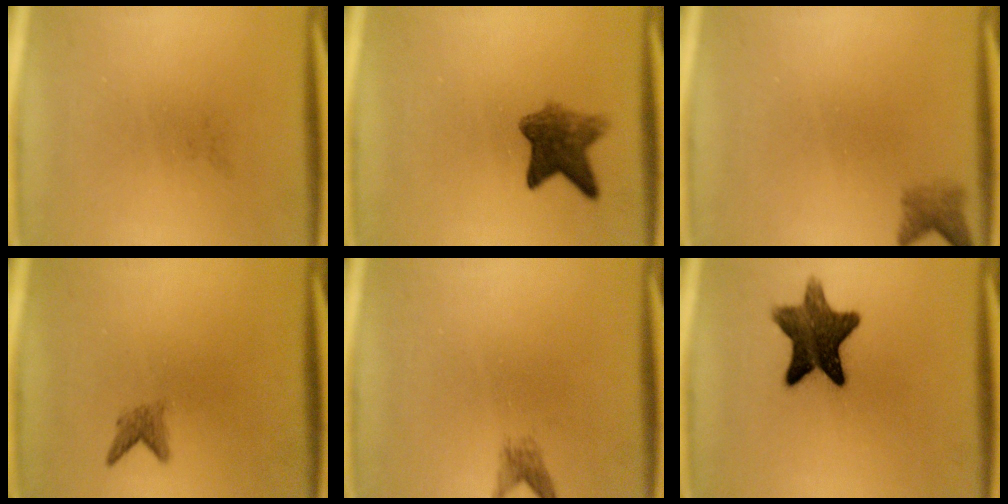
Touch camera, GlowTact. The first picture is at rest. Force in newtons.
{"total": 6.1}
{"total": 2.0}
{"total": 1.7}
{"total": 1.5}
{"total": 11.6}